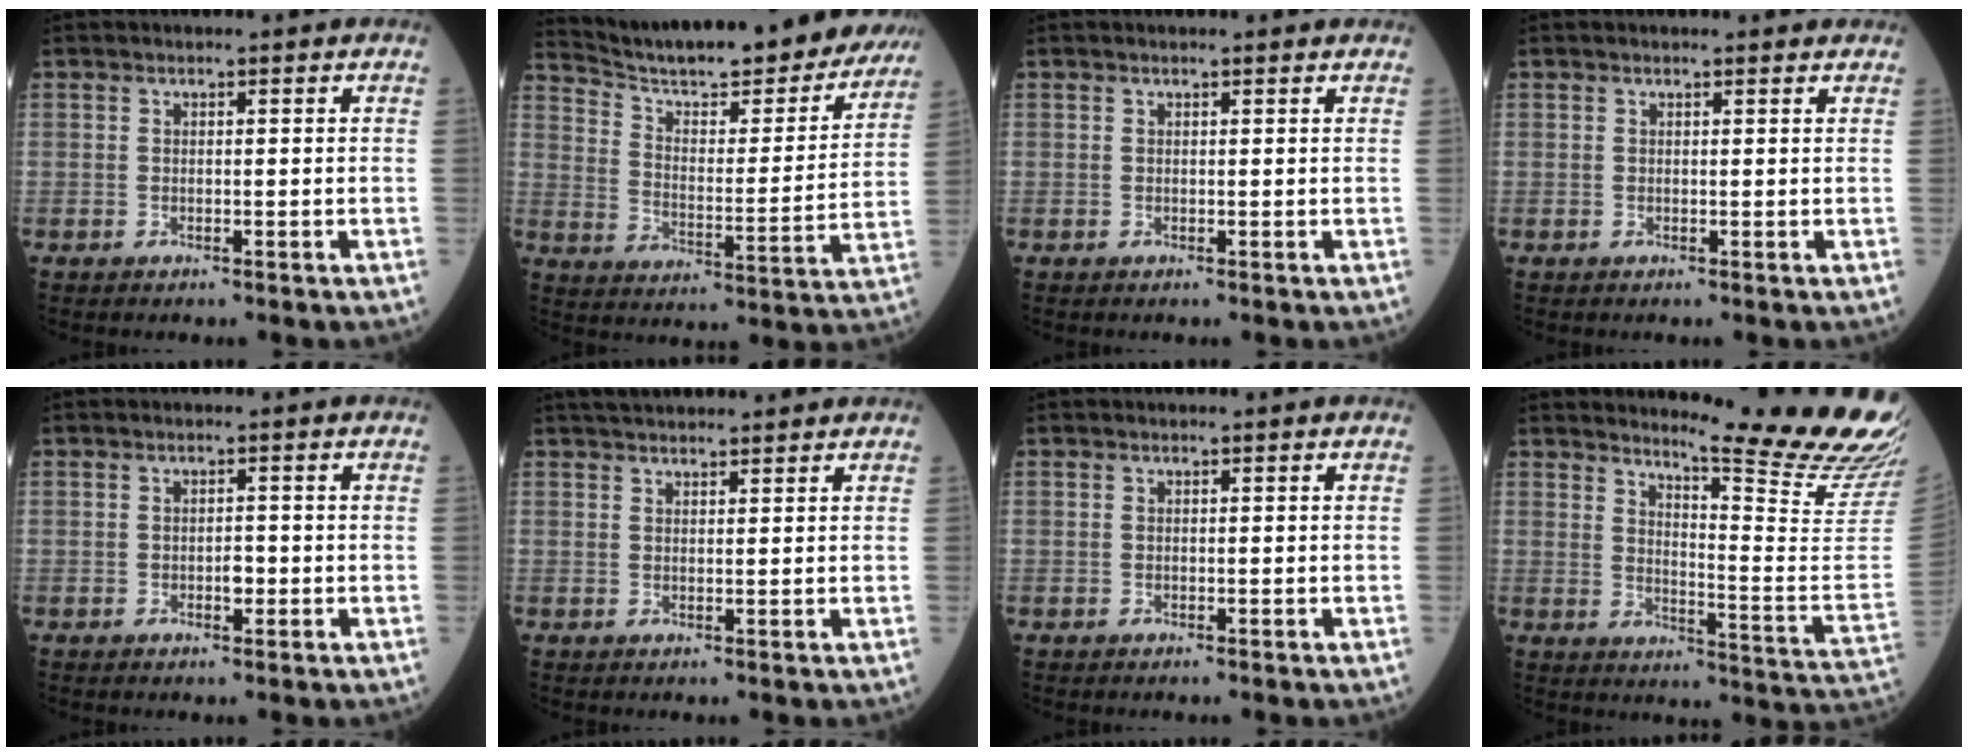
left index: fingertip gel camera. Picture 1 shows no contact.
{"total": 25.0, "force": [22.8, 3.8, 9.6], "torque": [-0.148, -0.045, 0.308]}
{"total": 0.9, "force": [0.8, 0.1, 0.2], "torque": [-0.009, 0.001, 0.007]}
{"total": 2.0, "force": [1.9, 0.4, 0.5], "torque": [-0.012, 0.005, 0.014]}
{"total": 1.5, "force": [-0.7, 0.8, 1.1], "torque": [-0.016, -0.001, -0.011]}
{"total": 6.9, "force": [6.3, 1.1, 2.6], "torque": [-0.039, 0.035, 0.094]}
{"total": 0.0}
{"total": 19.3, "force": [17.4, -1.8, 8.2], "torque": [-0.128, -0.142, 0.209]}